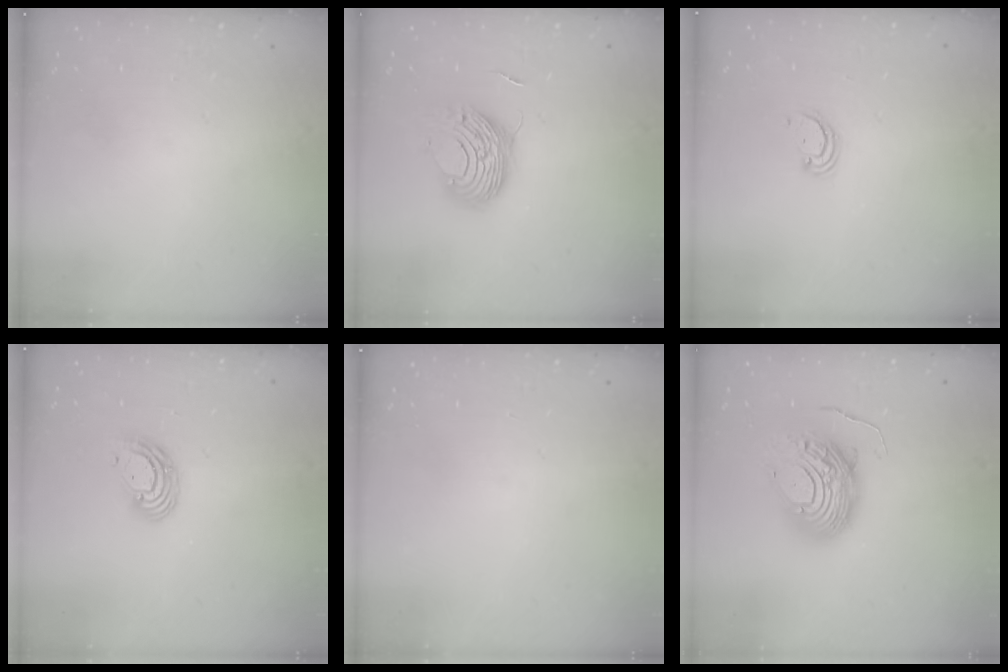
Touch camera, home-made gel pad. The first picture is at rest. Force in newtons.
{"total": 9.3, "press": 9.3, "slide": 0.6}
{"total": 2.2, "press": 2.2, "slide": 0.2}
{"total": 8.0, "press": 7.9, "slide": 1.2}
{"total": 0.0}
{"total": 11.8, "press": 11.8, "slide": 1.3}